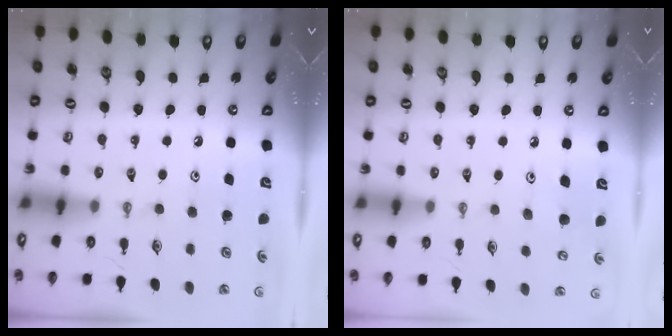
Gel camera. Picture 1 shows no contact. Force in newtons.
{"total": 6.7, "press": 6.4, "slide": 1.9}